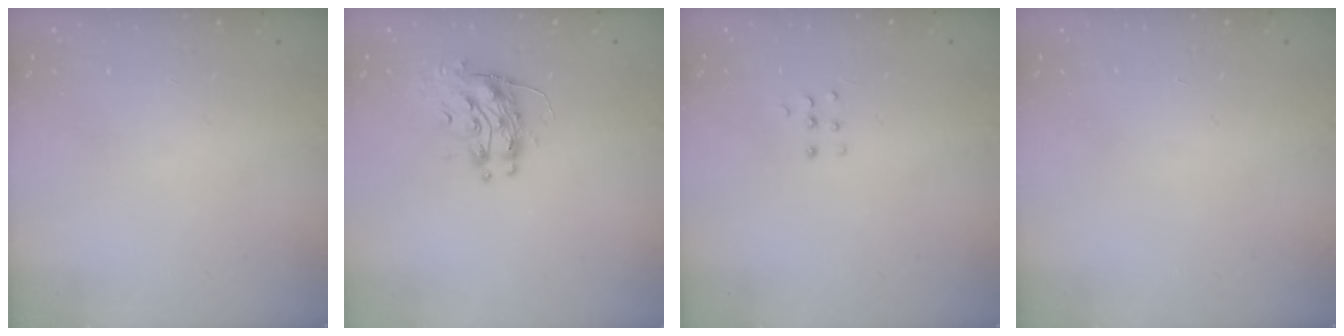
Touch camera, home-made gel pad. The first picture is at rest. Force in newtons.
{"total": 10.9, "press": 10.8, "slide": 0.8}
{"total": 3.8, "press": 3.8, "slide": 0.4}
{"total": 0.0}